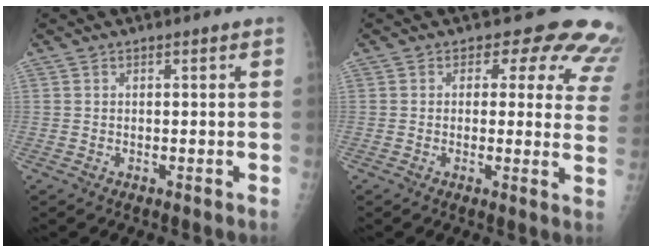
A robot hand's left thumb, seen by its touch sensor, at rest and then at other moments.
{"total": 12.6, "force": [9.3, 6.8, 5.1], "torque": [0.006, -0.035, 0.069]}